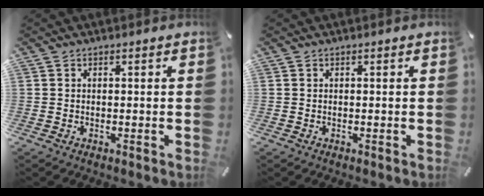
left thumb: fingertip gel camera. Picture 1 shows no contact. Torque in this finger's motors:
{"motor_torque": [0.00, 0.00, 0.00, 0.00, 0.00]}